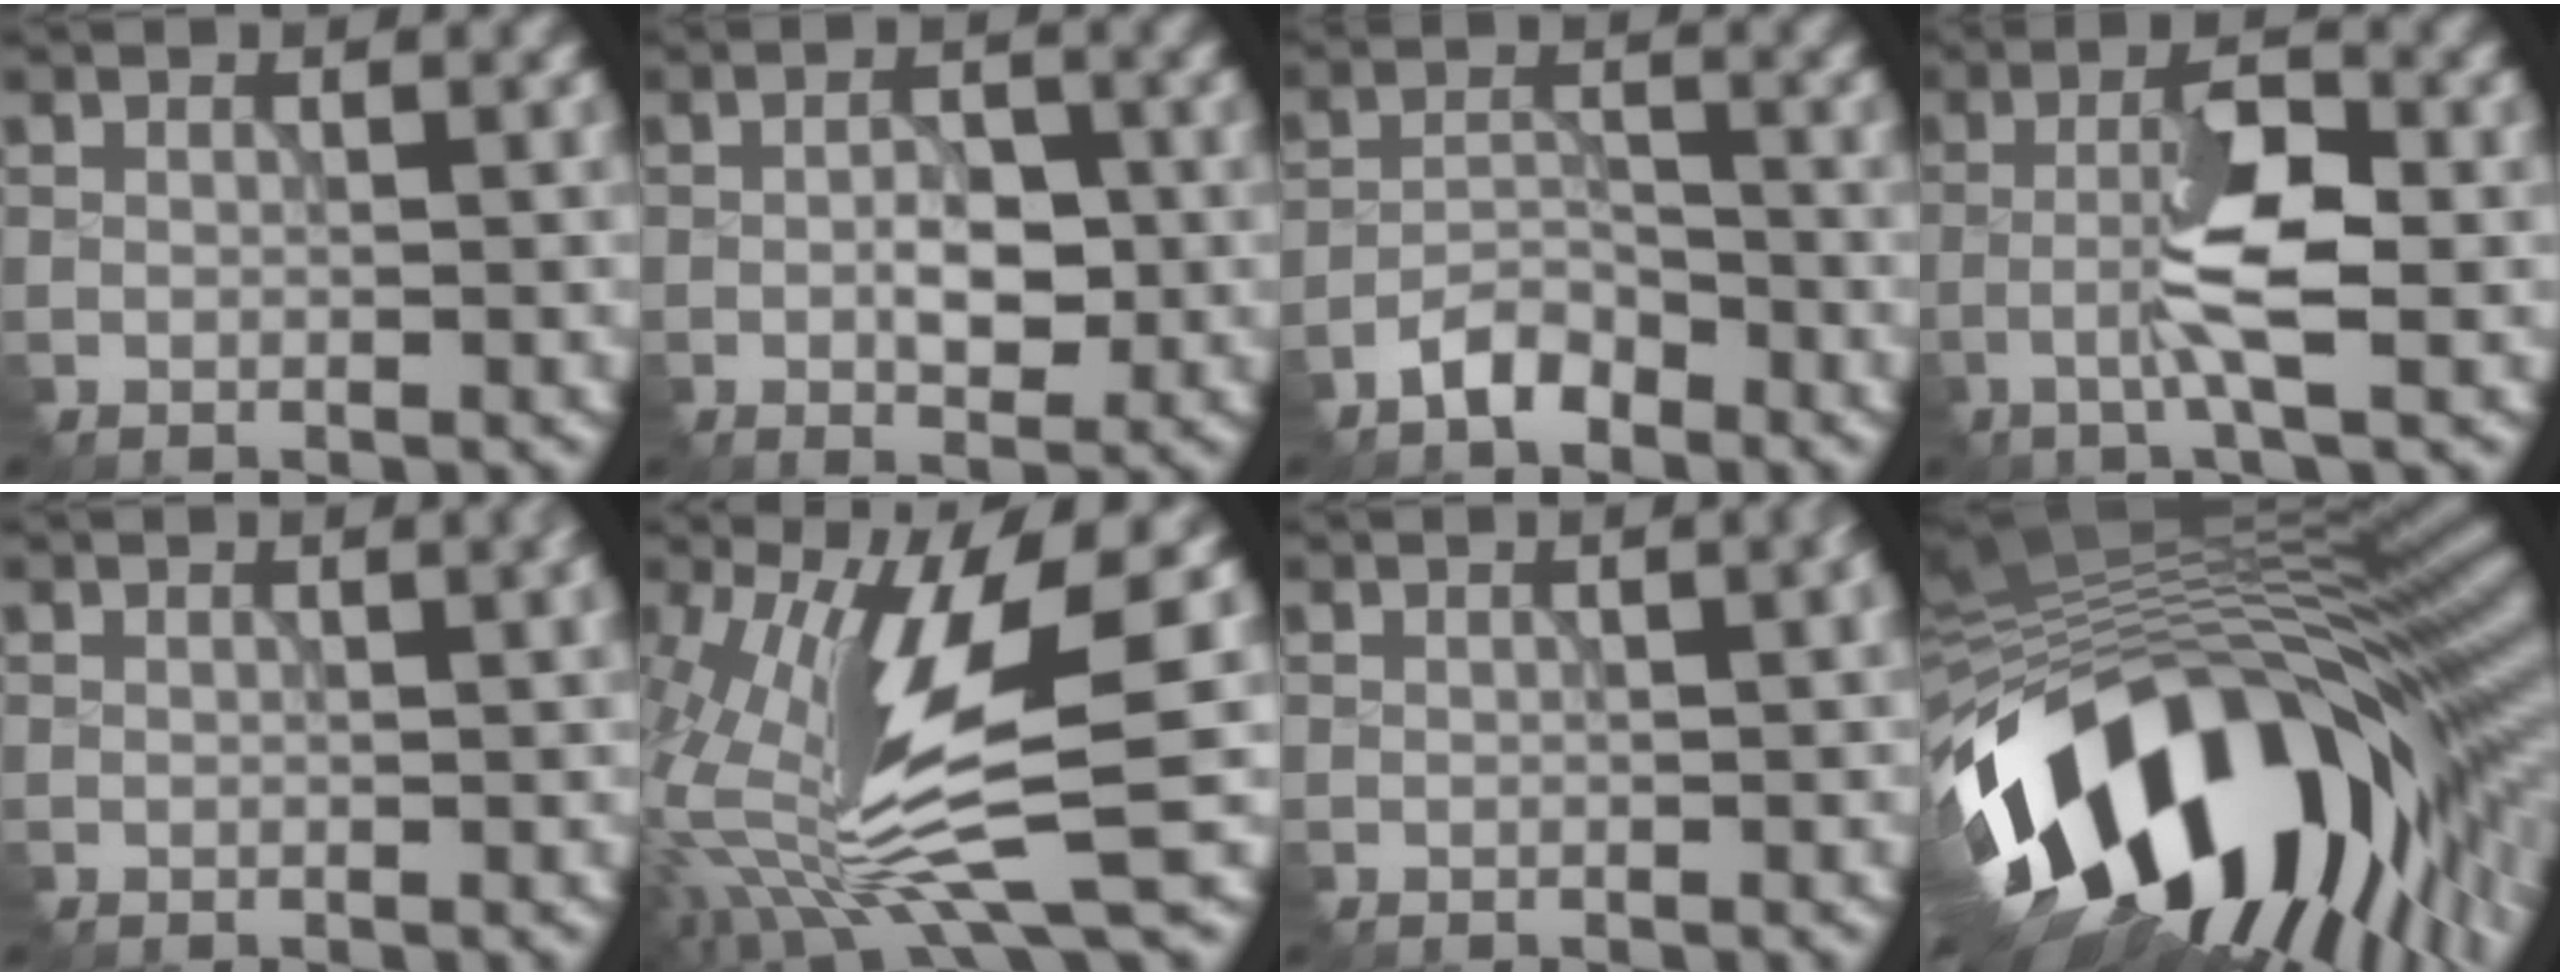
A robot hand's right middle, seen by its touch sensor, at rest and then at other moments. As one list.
[{"total": 3.4, "force": [-0.6, 1.9, 2.7], "torque": [-0.047, 0.000, -0.009]}, {"total": 2.9, "force": [-2.5, 1.1, 1.0], "torque": [-0.017, 0.010, -0.052]}, {"total": 4.8, "force": [-1.6, 0.9, 4.5], "torque": [-0.088, 0.012, -0.036]}, {"total": 2.0, "force": [0.5, 0.8, 1.7], "torque": [-0.012, 0.006, 0.005]}, {"total": 11.7, "force": [-0.6, 3.0, 11.3], "torque": [-0.238, -0.022, 0.003]}, {"total": 3.7, "force": [0.3, 1.8, 3.2], "torque": [-0.014, 0.009, 0.001]}, {"total": 17.4, "force": [-6.2, 9.1, 13.5], "torque": [-0.221, -0.023, -0.089]}]